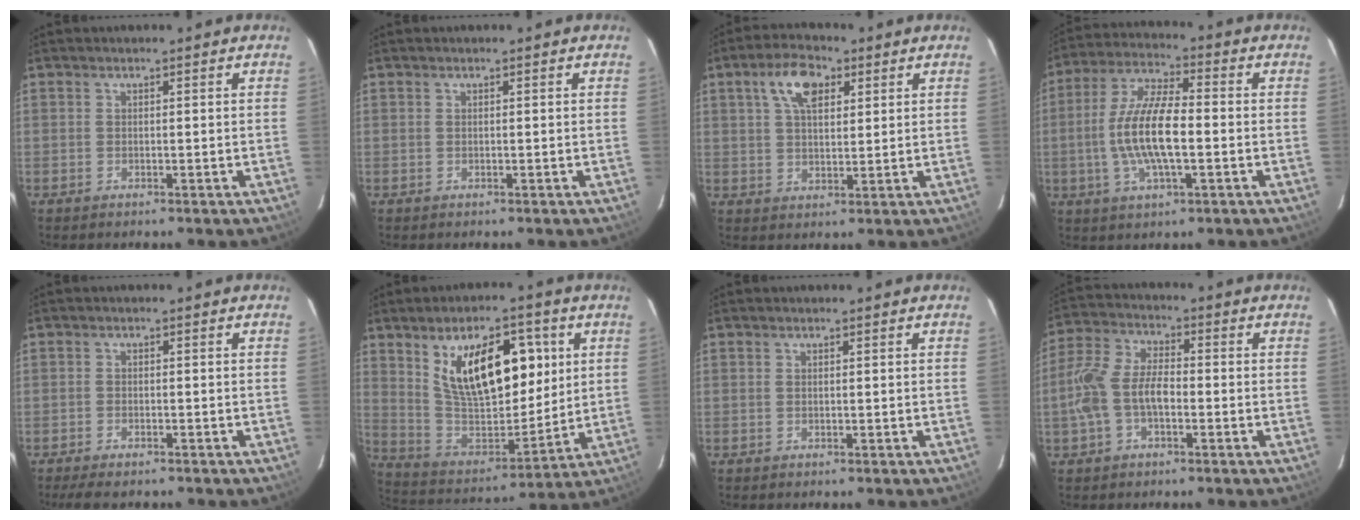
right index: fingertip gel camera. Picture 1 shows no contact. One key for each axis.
{"total": 0.0}
{"total": 7.5, "fx": 3.5, "fy": 3.7, "fz": 5.6, "tx": -0.100, "ty": 0.021, "tz": 0.062}
{"total": 12.4, "fx": -2.0, "fy": 3.8, "fz": 11.6, "tx": -0.236, "ty": 0.001, "tz": -0.038}
{"total": 5.1, "fx": -4.3, "fy": 1.5, "fz": 2.4, "tx": -0.068, "ty": -0.017, "tz": -0.068}
{"total": 19.7, "fx": 7.3, "fy": 9.8, "fz": 15.5, "tx": -0.261, "ty": 0.000, "tz": 0.143}
{"total": 0.0}
{"total": 9.0, "fx": -2.3, "fy": 4.6, "fz": 7.3, "tx": -0.163, "ty": 0.015, "tz": -0.045}